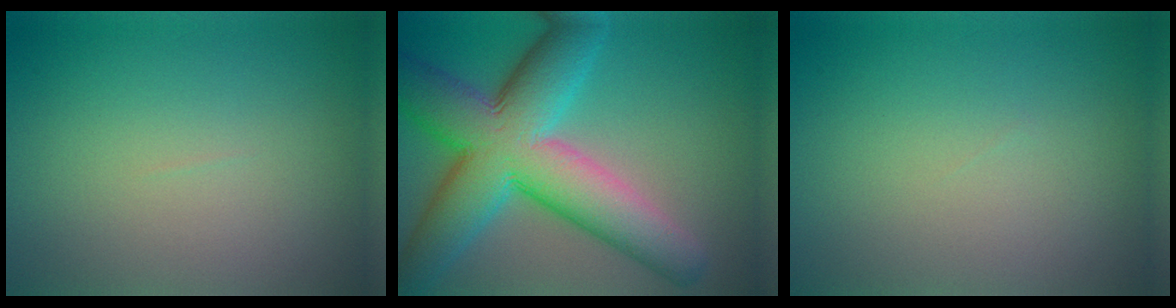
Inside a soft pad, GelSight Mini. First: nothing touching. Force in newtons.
{"total": 12.3, "press": 12.3, "slide": 0.5}
{"total": 0.0}